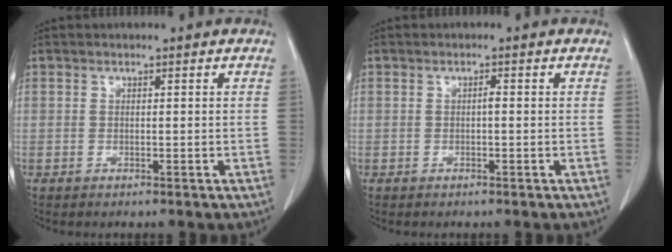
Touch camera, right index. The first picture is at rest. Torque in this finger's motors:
{"motor_torque": [0.19, -0.16, 0.05, 0.02]}